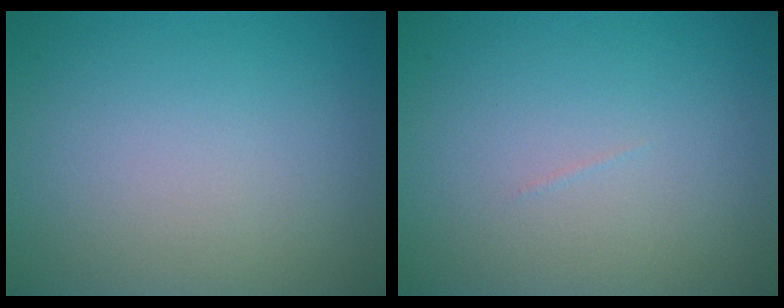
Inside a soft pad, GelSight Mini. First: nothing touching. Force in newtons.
{"total": 0.0}